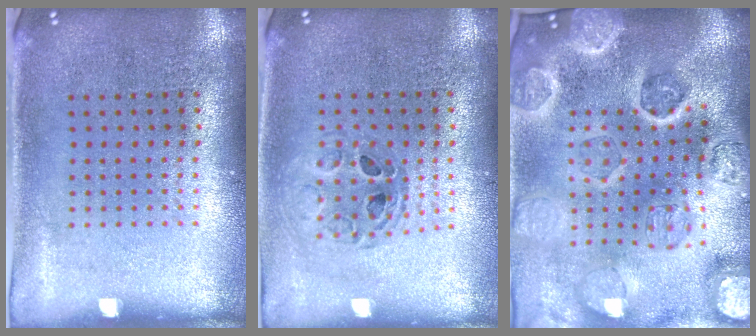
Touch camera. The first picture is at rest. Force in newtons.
{"total": 0.9, "press": 0.8, "slide": 0.1}
{"total": 5.3, "press": 4.6, "slide": 2.7}